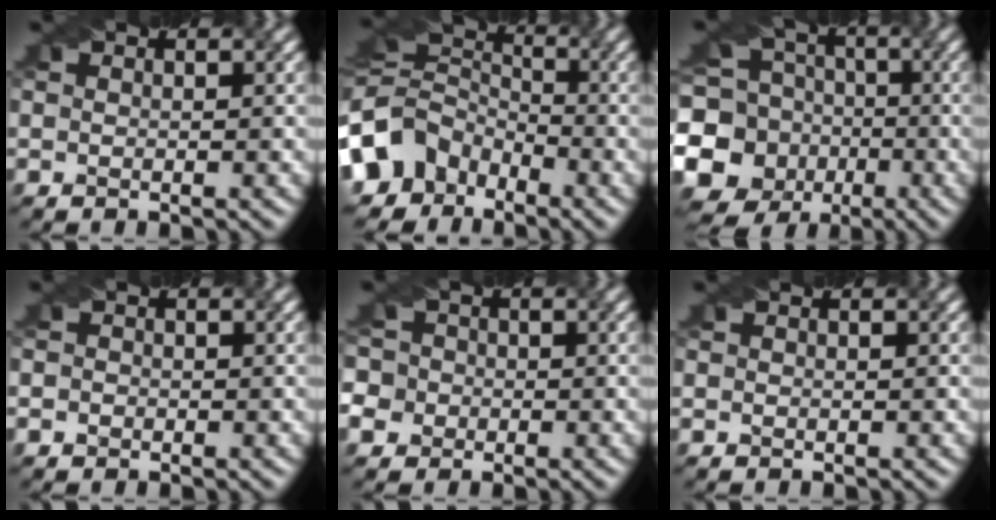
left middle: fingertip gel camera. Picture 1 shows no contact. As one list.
[{"total": 6.8, "force": [-3.9, 5.0, 2.4], "torque": [-0.051, 0.011, -0.087]}, {"total": 14.3, "force": [-3.7, 12.5, 5.7], "torque": [-0.120, -0.011, -0.082]}, {"total": 1.6, "force": [-0.1, 1.4, 0.7], "torque": [0.005, 0.026, -0.021]}, {"total": 7.6, "force": [-2.0, 6.9, 2.6], "torque": [-0.048, 0.026, -0.075]}, {"total": 0.0}]